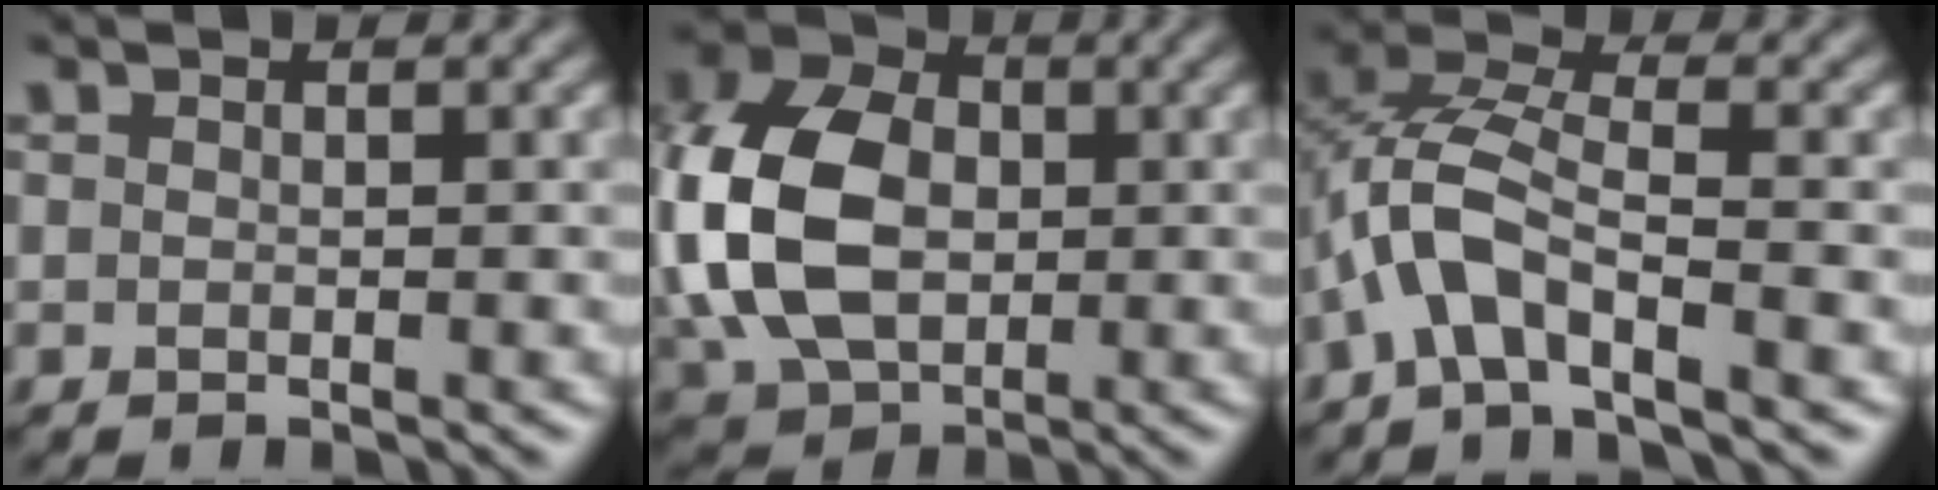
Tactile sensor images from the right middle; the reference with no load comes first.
{"total": 12.0, "force": [0.1, 8.7, 8.3], "torque": [-0.203, 0.013, -0.005]}
{"total": 5.7, "force": [-2.6, 2.2, 4.6], "torque": [-0.103, 0.017, -0.059]}